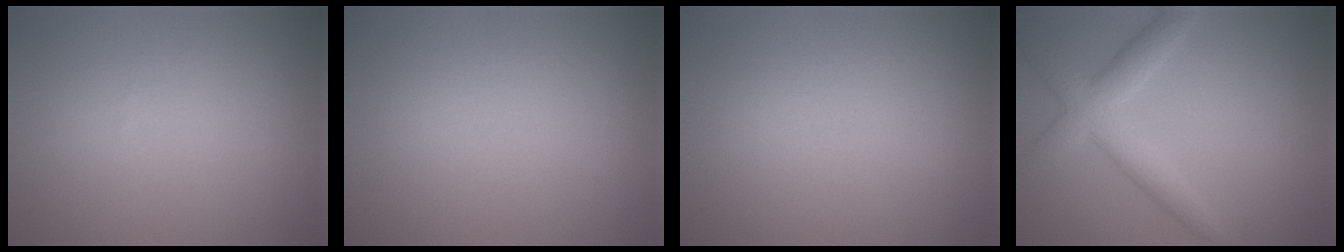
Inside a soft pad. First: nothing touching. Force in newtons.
{"total": 0.0}
{"total": 0.0}
{"total": 3.5, "press": 3.5, "slide": 0.2}